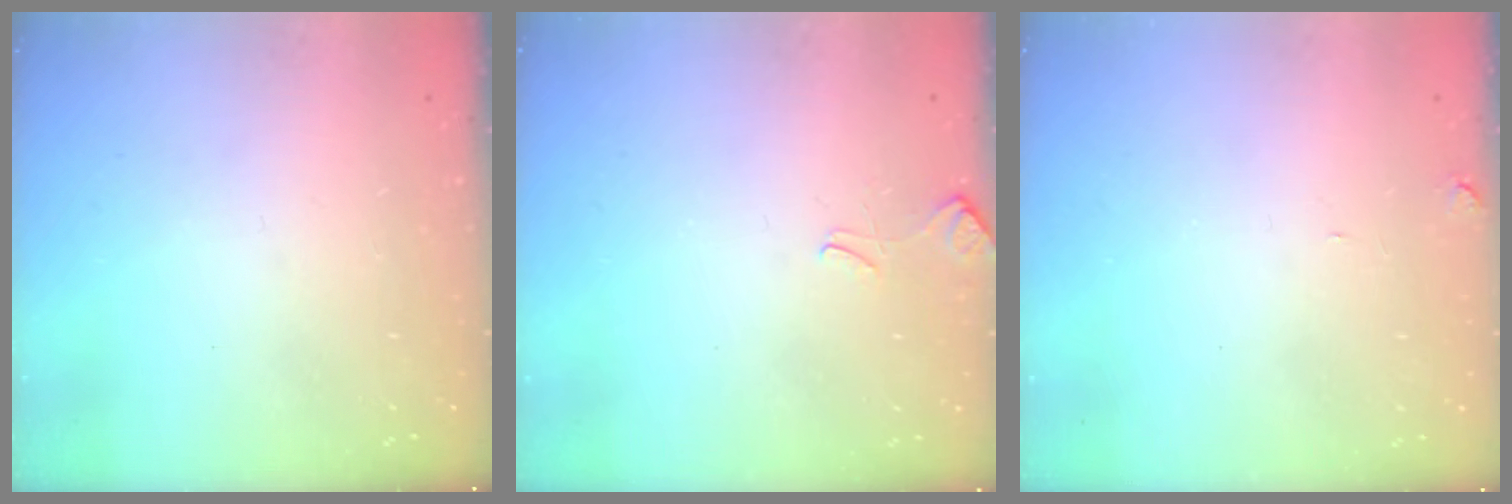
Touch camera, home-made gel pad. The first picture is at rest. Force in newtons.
{"total": 1.7, "press": 1.6, "slide": 0.5}
{"total": 1.3, "press": 1.2, "slide": 0.5}